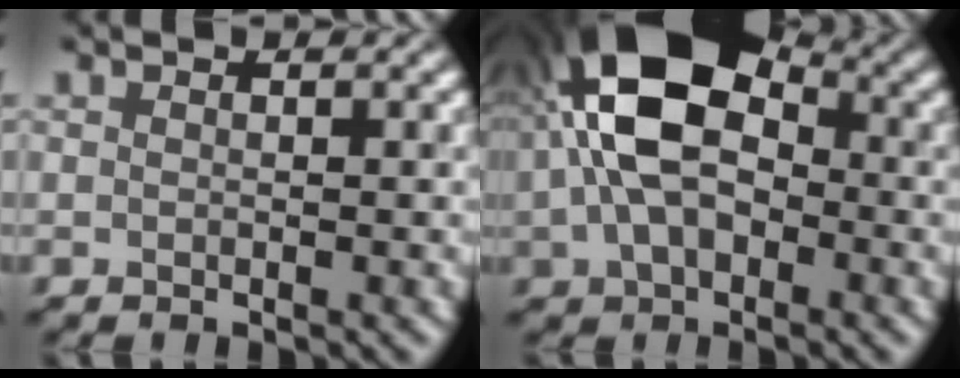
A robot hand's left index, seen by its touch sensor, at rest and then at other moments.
{"total": 11.8, "force": [0.8, 7.1, 9.4], "torque": [-0.196, 0.027, -0.004]}